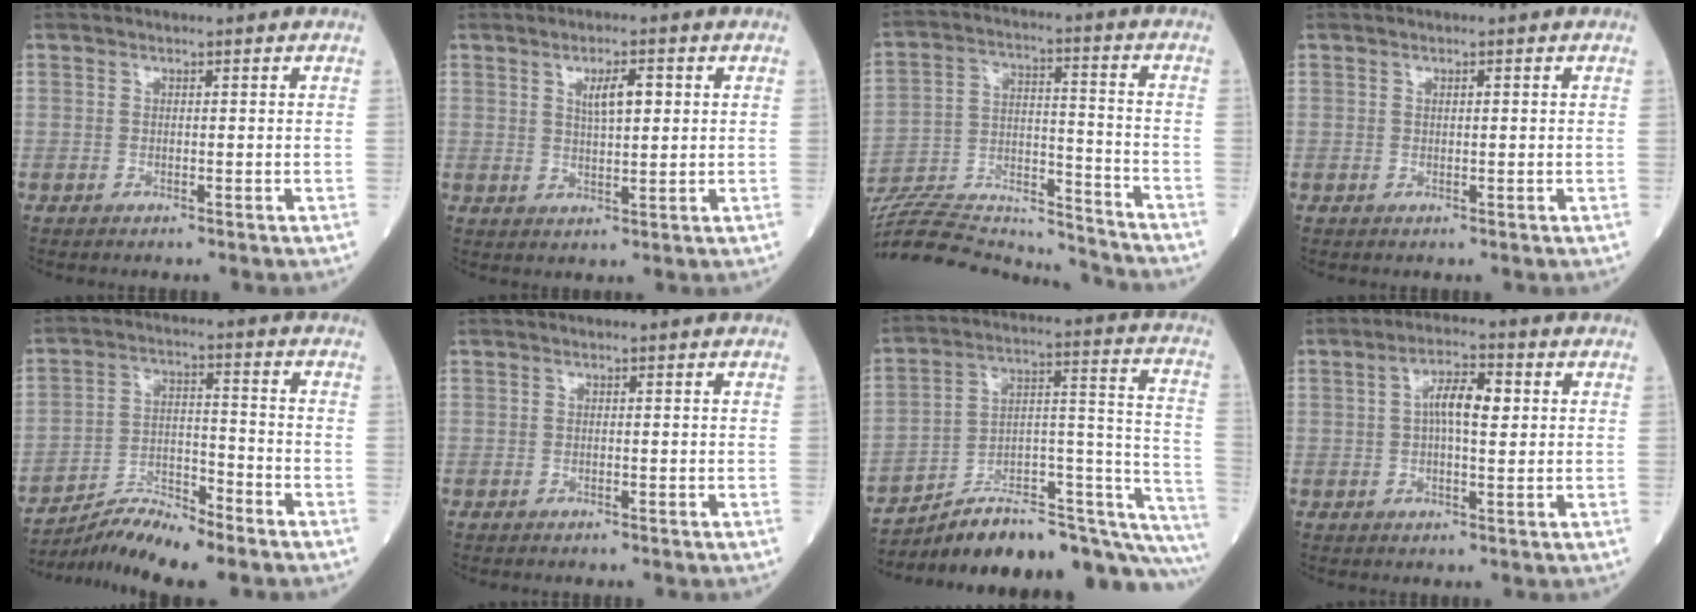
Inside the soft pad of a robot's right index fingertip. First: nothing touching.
{"total": 4.4, "force": [1.5, 1.1, 4.0], "torque": [-0.069, 0.003, 0.027]}
{"total": 23.5, "force": [-22.4, 3.6, 6.2], "torque": [-0.151, 0.005, -0.353]}
{"total": 0.7, "force": [0.2, 0.1, 0.6], "torque": [-0.013, 0.000, 0.004]}
{"total": 7.8, "force": [-7.2, 0.5, 2.8], "torque": [-0.055, 0.008, -0.127]}
{"total": 0.0}
{"total": 24.5, "force": [-20.7, 5.2, 12.1], "torque": [-0.102, 0.053, -0.299]}
{"total": 6.0, "force": [1.1, 1.8, 5.6], "torque": [-0.102, 0.015, 0.017]}